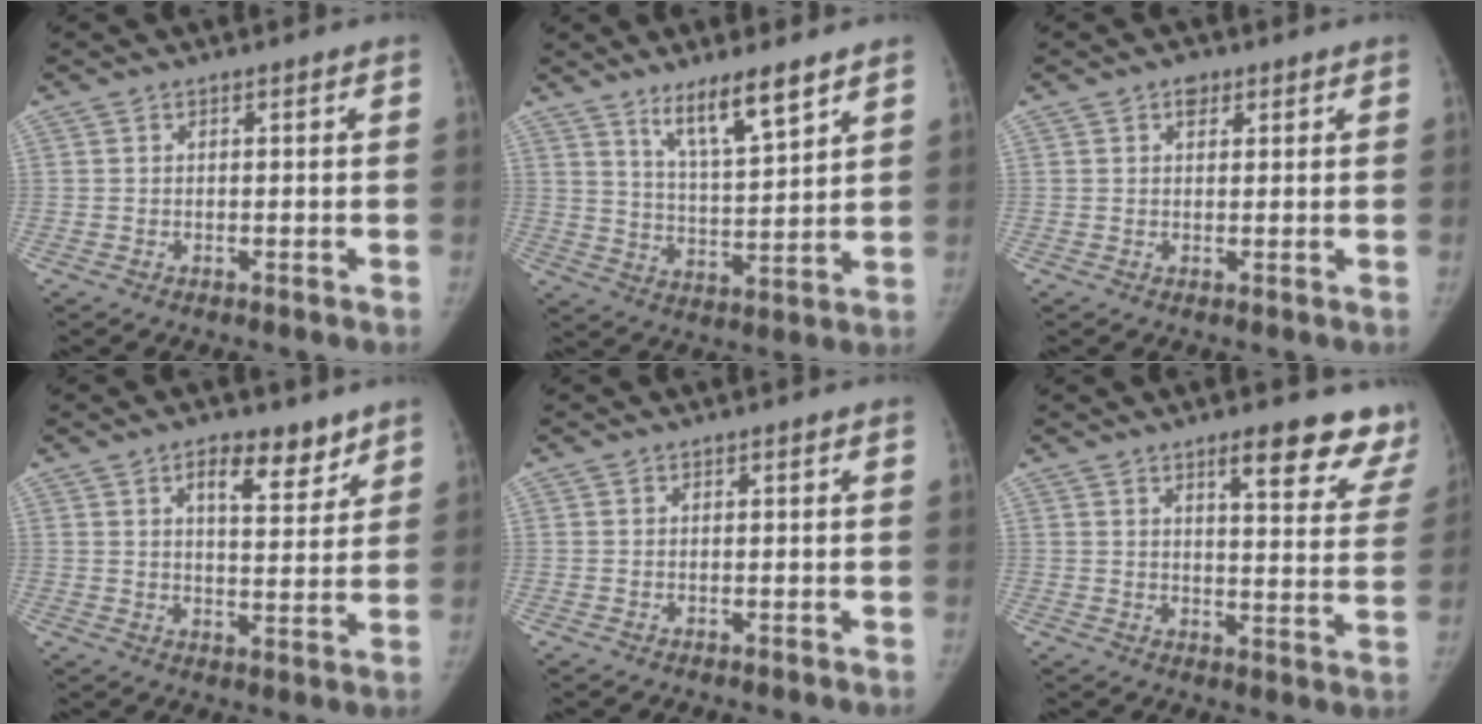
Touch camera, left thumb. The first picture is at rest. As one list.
[{"total": 10.1, "force": [7.0, 1.9, 7.0], "torque": [-0.113, -0.050, 0.130]}, {"total": 2.0, "force": [1.1, 1.5, 0.9], "torque": [0.001, -0.002, 0.013]}, {"total": 8.4, "force": [5.4, 3.7, 5.3], "torque": [-0.052, -0.033, 0.081]}, {"total": 0.0}, {"total": 14.3, "force": [10.8, 3.8, 8.5], "torque": [-0.054, -0.057, 0.121]}]